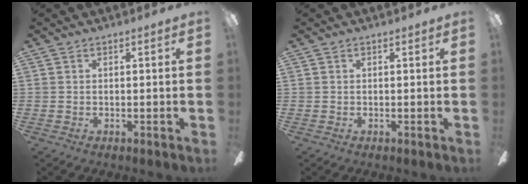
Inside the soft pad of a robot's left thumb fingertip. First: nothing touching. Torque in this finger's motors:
{"motor_torque": [0.00, 0.00, -0.07, -0.02, 0.00]}